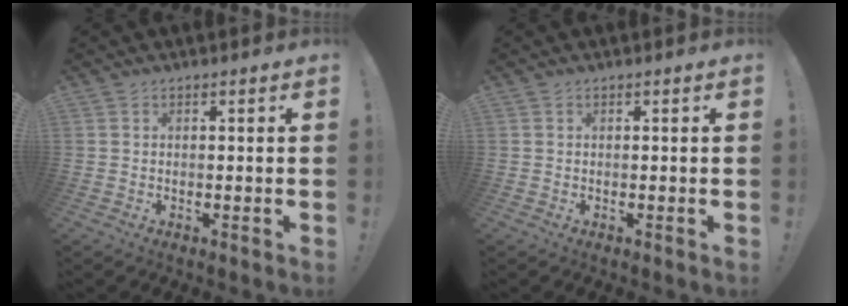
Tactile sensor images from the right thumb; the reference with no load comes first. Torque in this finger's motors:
{"motor_torque": [-0.04, 0.04, 0.20, -0.24, 0.11]}